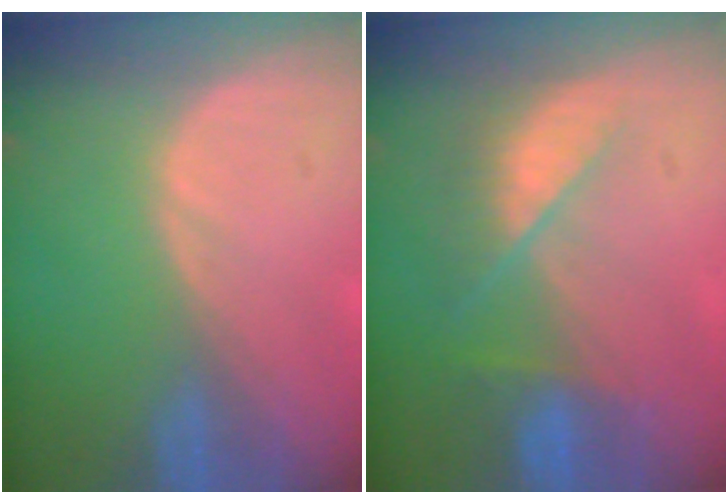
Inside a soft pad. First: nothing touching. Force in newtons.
{"total": 7.1, "press": 6.3, "slide": 3.2}